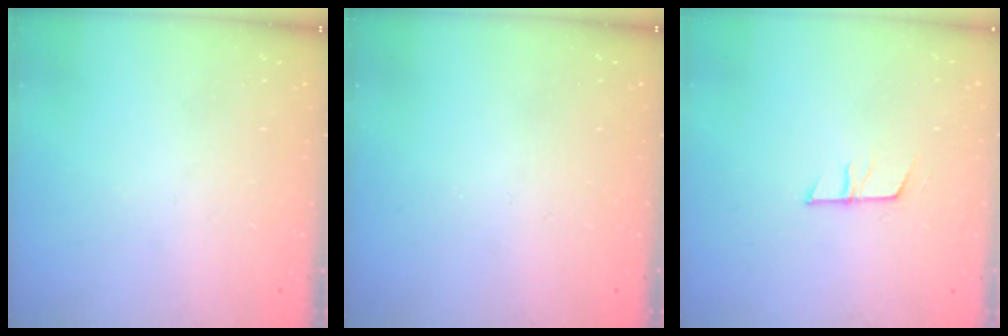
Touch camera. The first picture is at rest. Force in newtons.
{"total": 0.0}
{"total": 7.2, "press": 7.1, "slide": 0.5}